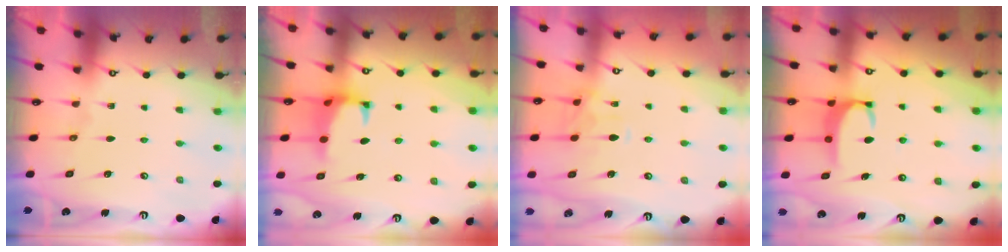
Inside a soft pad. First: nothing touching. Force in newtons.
{"total": 0.7, "press": 0.0, "slide": 0.7}
{"total": 2.4, "press": 2.0, "slide": 1.4}
{"total": 2.7, "press": 2.7, "slide": 0.5}